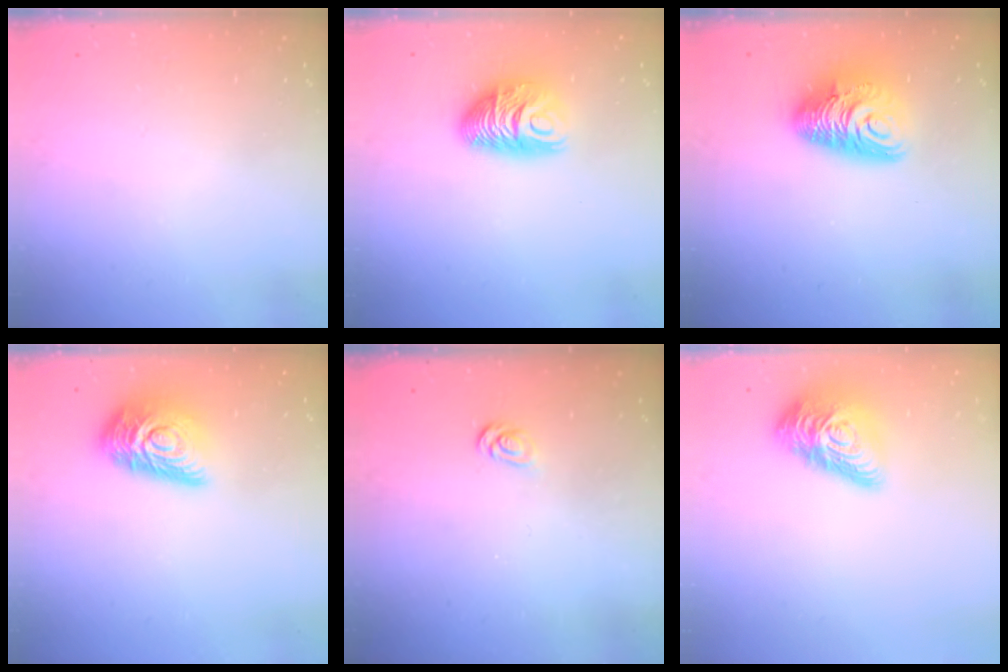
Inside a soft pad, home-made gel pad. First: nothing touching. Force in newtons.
{"total": 9.5, "press": 9.5, "slide": 0.6}
{"total": 11.7, "press": 11.7, "slide": 1.3}
{"total": 14.6, "press": 14.6, "slide": 0.8}
{"total": 2.6, "press": 2.6, "slide": 0.4}
{"total": 16.7, "press": 16.7, "slide": 0.9}